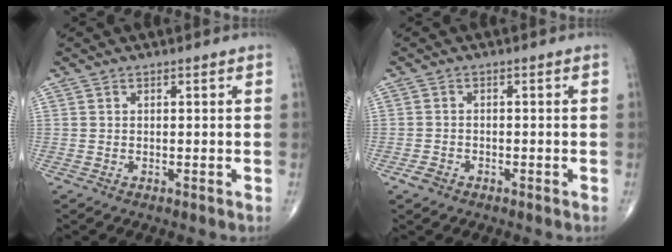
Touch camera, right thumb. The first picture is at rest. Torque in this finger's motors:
{"motor_torque": [1.27, 0.51, -0.11, -0.26, 0.02]}